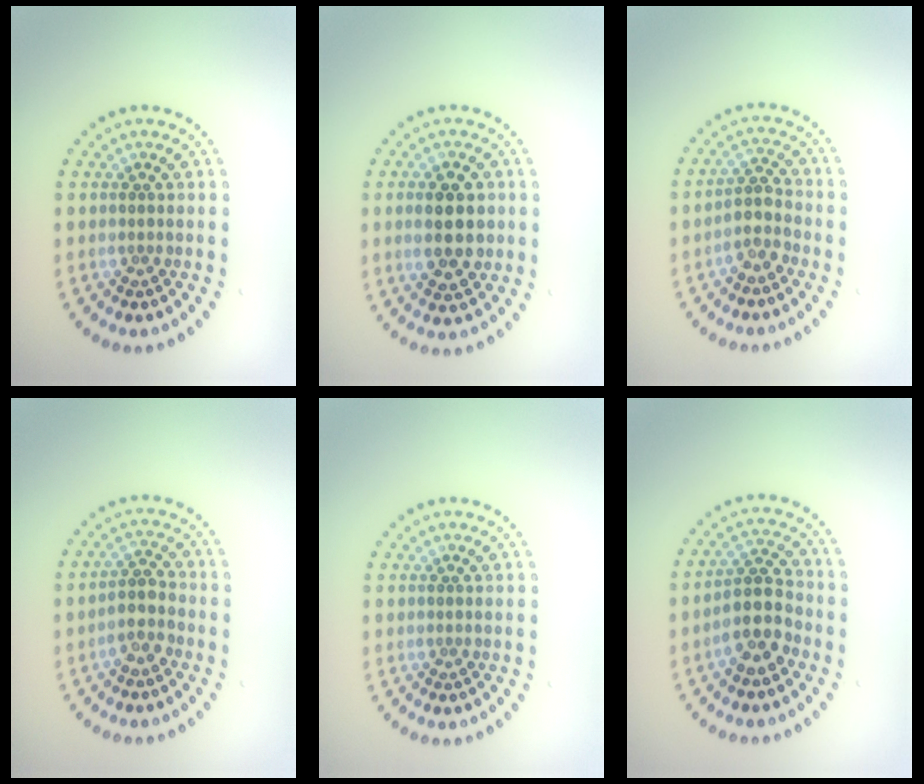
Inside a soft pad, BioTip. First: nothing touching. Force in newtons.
{"total": 4.6, "press": 4.6, "slide": 0.2}
{"total": 2.3, "press": 2.0, "slide": 1.2}
{"total": 2.3, "press": 2.0, "slide": 1.1}
{"total": 0.0}
{"total": 4.0, "press": 3.8, "slide": 1.4}